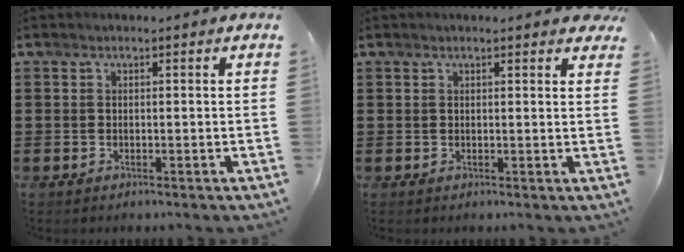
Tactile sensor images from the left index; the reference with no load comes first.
{"total": 1.5, "force": [1.2, 0.0, 0.8], "torque": [-0.019, 0.001, 0.023]}